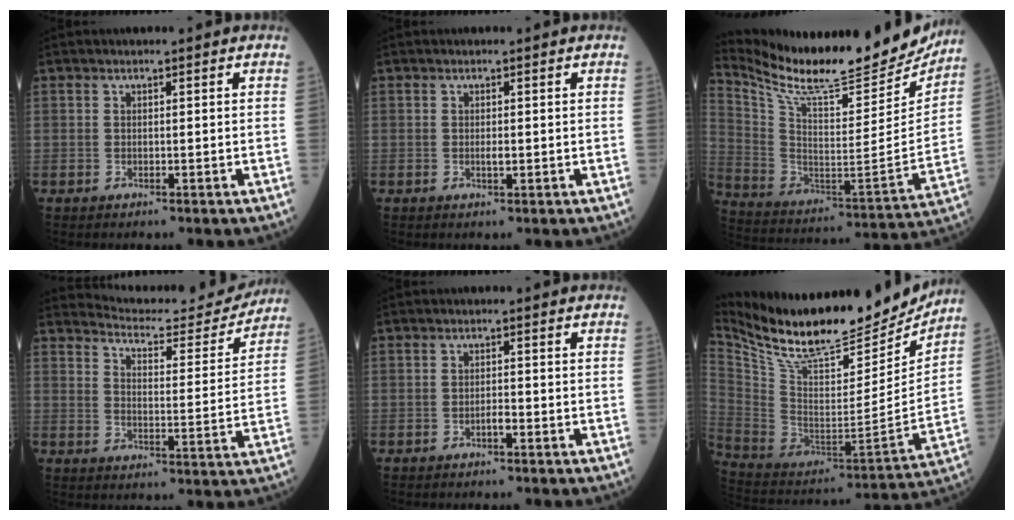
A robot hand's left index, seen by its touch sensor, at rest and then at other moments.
{"total": 0.7, "force": [-0.2, 0.2, 0.7], "torque": [-0.012, -0.005, -0.005]}
{"total": 25.4, "force": [23.1, 4.1, 9.9], "torque": [-0.185, -0.071, 0.344]}
{"total": 13.3, "force": [13.2, 1.4, 1.4], "torque": [-0.020, -0.030, 0.167]}
{"total": 1.2, "force": [-0.8, 0.2, 0.9], "torque": [-0.015, -0.002, -0.015]}
{"total": 26.1, "force": [22.8, 5.6, 11.4], "torque": [-0.208, -0.040, 0.356]}